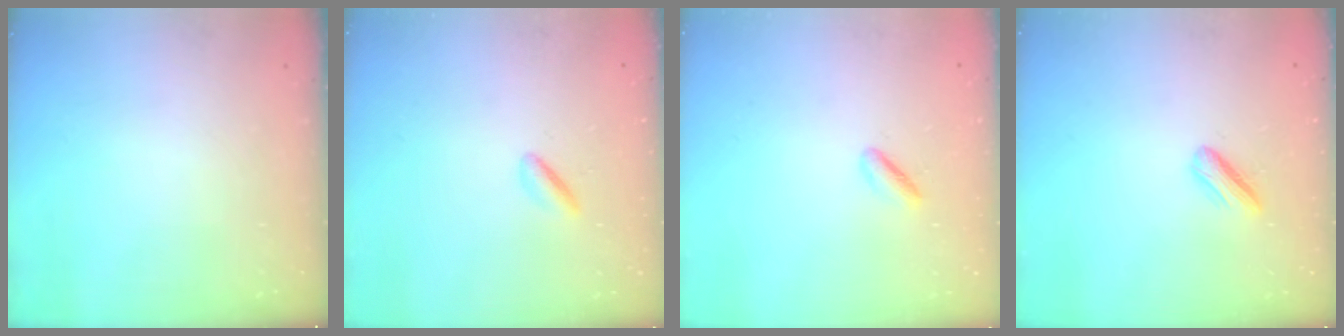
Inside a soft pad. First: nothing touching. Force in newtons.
{"total": 1.6, "press": 1.3, "slide": 0.8}
{"total": 1.6, "press": 1.2, "slide": 1.1}
{"total": 3.7, "press": 3.7, "slide": 0.3}